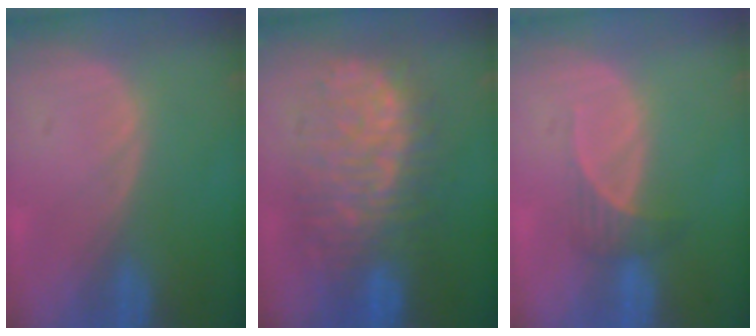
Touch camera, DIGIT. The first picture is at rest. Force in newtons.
{"total": 12.0, "press": 11.9, "slide": 1.3}
{"total": 2.5, "press": 2.3, "slide": 0.9}